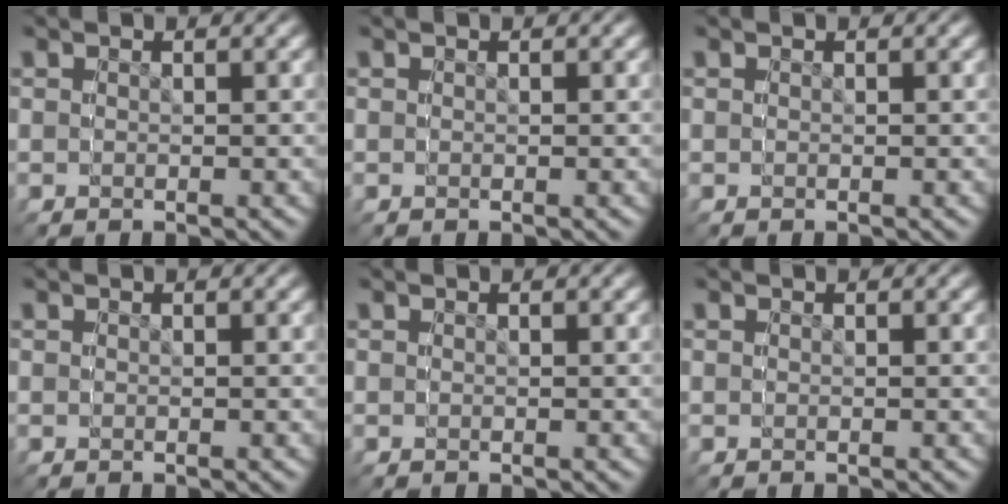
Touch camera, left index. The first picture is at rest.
{"total": 0.0}
{"total": 0.0}
{"total": 0.0}
{"total": 0.0}
{"total": 0.0}